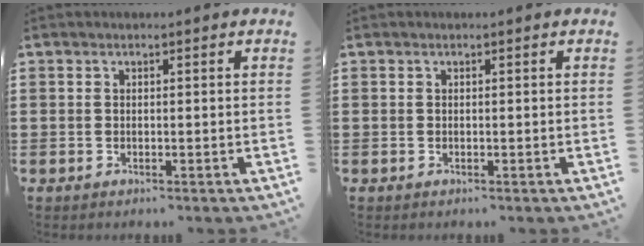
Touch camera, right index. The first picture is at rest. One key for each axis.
{"total": 0.0}